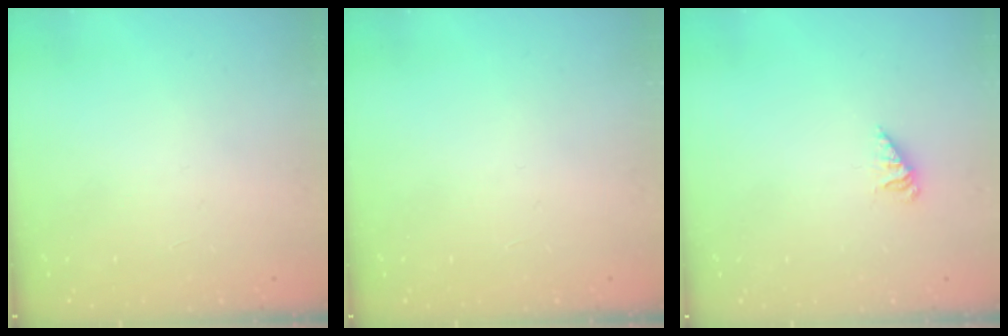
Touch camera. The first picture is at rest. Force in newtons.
{"total": 0.0}
{"total": 2.4, "press": 2.4, "slide": 0.1}